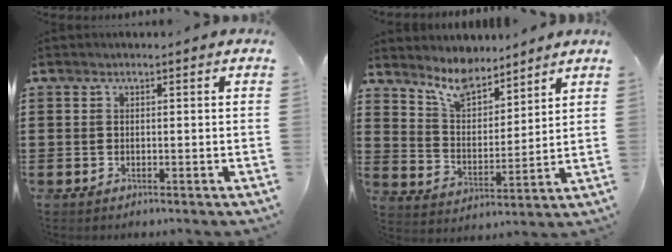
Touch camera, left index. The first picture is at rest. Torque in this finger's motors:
{"motor_torque": [2.14, 0.00, 0.24, 0.04]}